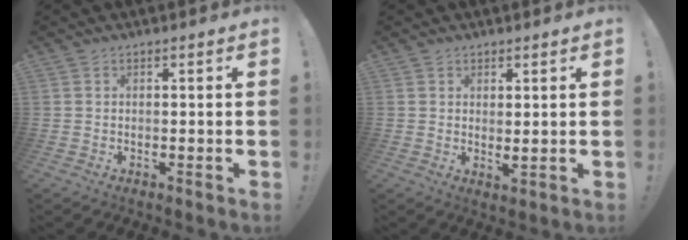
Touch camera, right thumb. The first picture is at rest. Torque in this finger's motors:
{"motor_torque": [-0.14, 0.00, 0.21, 0.11, 0.03]}